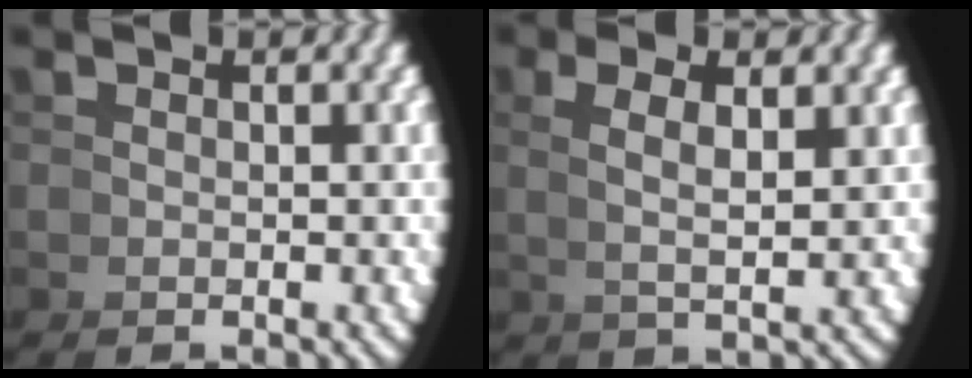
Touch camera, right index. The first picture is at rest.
{"total": 3.1, "force": [1.8, -0.1, 2.6], "torque": [-0.038, 0.009, 0.037]}